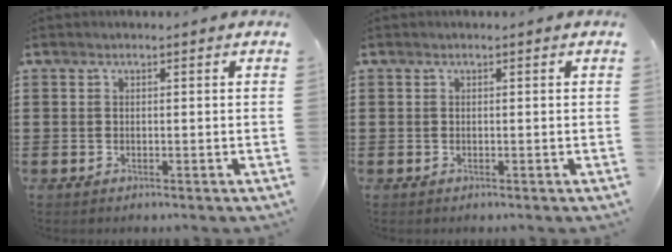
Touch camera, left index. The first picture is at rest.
{"total": 0.0}